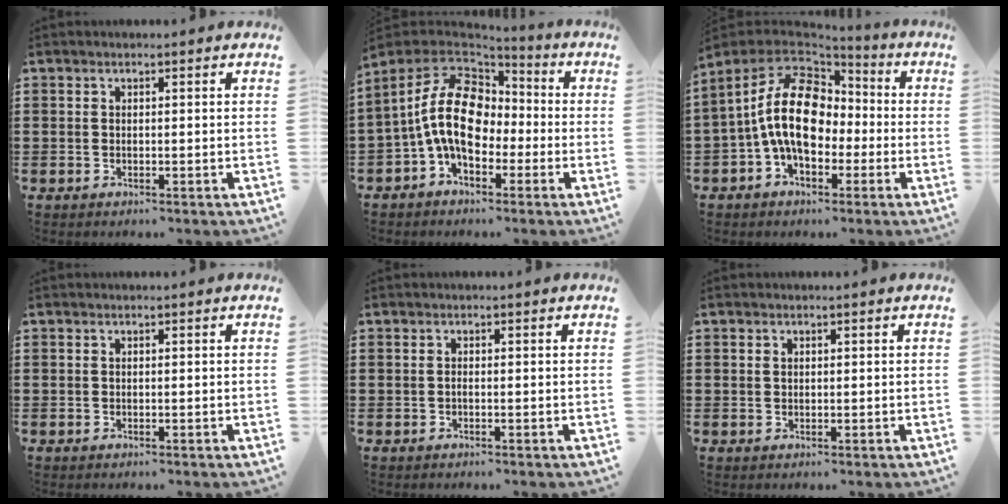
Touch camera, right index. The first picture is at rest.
{"total": 13.6, "force": [-0.6, 8.4, 10.6], "torque": [-0.248, 0.013, -0.017]}
{"total": 14.0, "force": [-0.2, 8.5, 11.1], "torque": [-0.249, 0.007, -0.011]}
{"total": 0.0}
{"total": 0.5, "force": [-0.2, 0.1, 0.4], "torque": [-0.010, -0.003, -0.004]}
{"total": 0.7, "force": [0.2, 0.6, 0.2], "torque": [-0.007, 0.004, 0.005]}